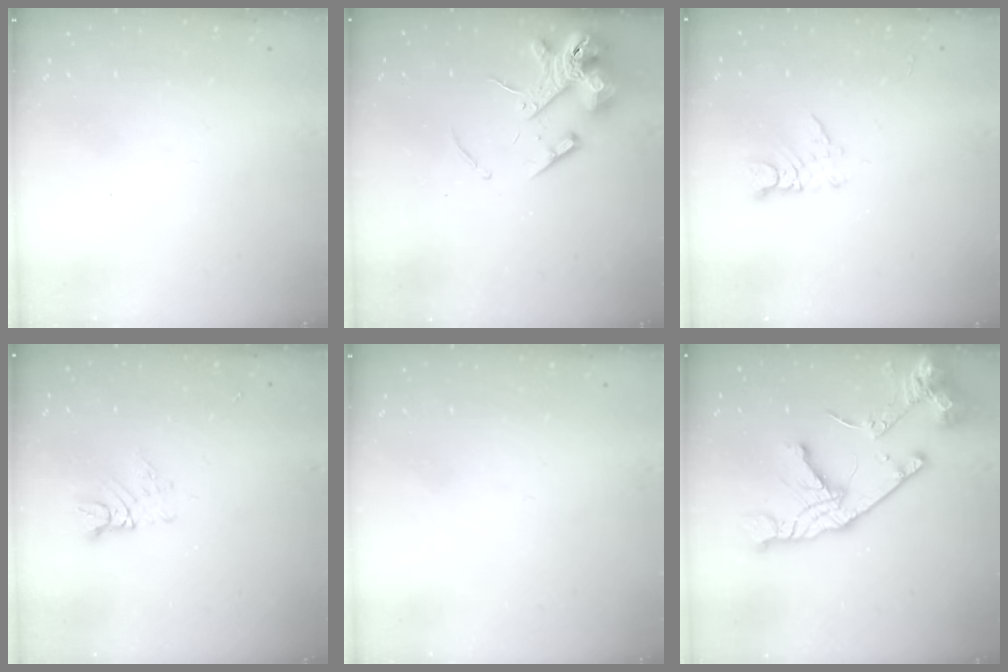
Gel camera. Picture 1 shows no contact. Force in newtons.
{"total": 14.3, "press": 14.1, "slide": 2.0}
{"total": 3.3, "press": 3.3, "slide": 0.3}
{"total": 4.5, "press": 4.5, "slide": 0.3}
{"total": 0.0}
{"total": 22.3, "press": 22.2, "slide": 2.5}